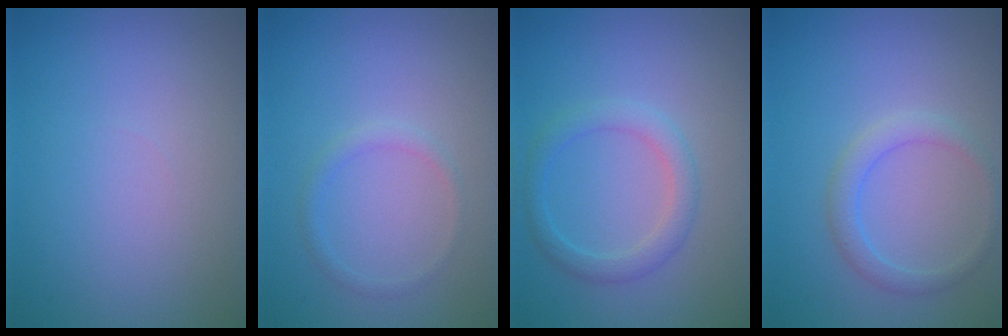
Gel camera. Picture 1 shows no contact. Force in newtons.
{"total": 1.2, "press": 1.2, "slide": 0.0}
{"total": 2.5, "press": 2.5, "slide": 0.1}
{"total": 2.0, "press": 2.0, "slide": 0.1}